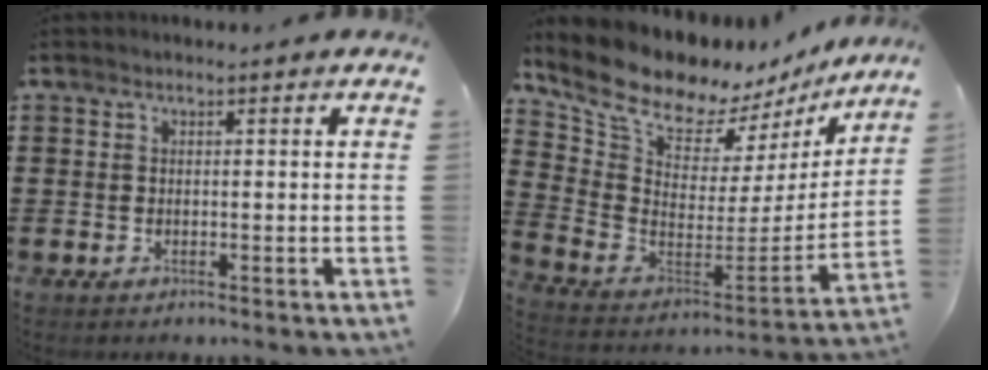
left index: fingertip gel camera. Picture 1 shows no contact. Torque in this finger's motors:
{"motor_torque": [2.14, 0.00, 1.05, 0.21]}